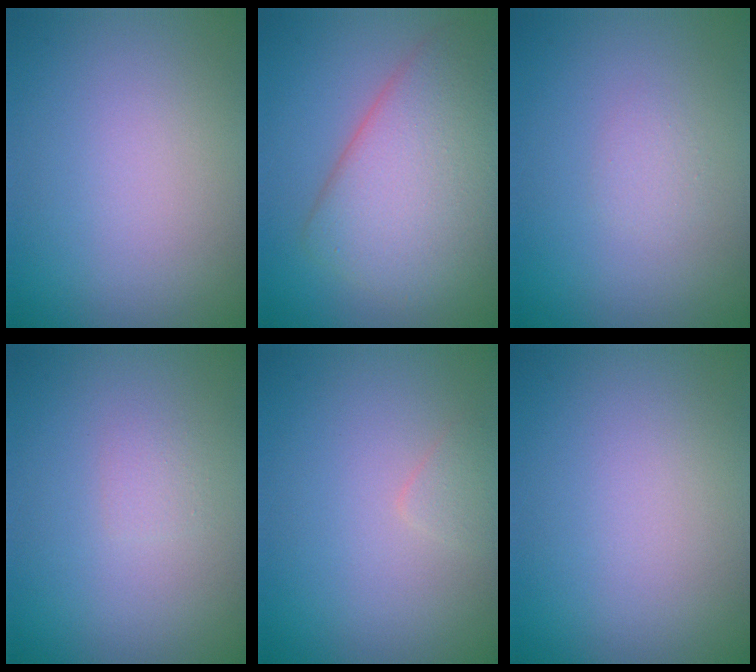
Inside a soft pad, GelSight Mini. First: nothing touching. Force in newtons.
{"total": 7.7, "press": 7.7, "slide": 0.2}
{"total": 0.8, "press": 0.8, "slide": 0.1}
{"total": 0.8, "press": 0.8, "slide": 0.1}
{"total": 0.9, "press": 0.9, "slide": 0.1}
{"total": 0.0}